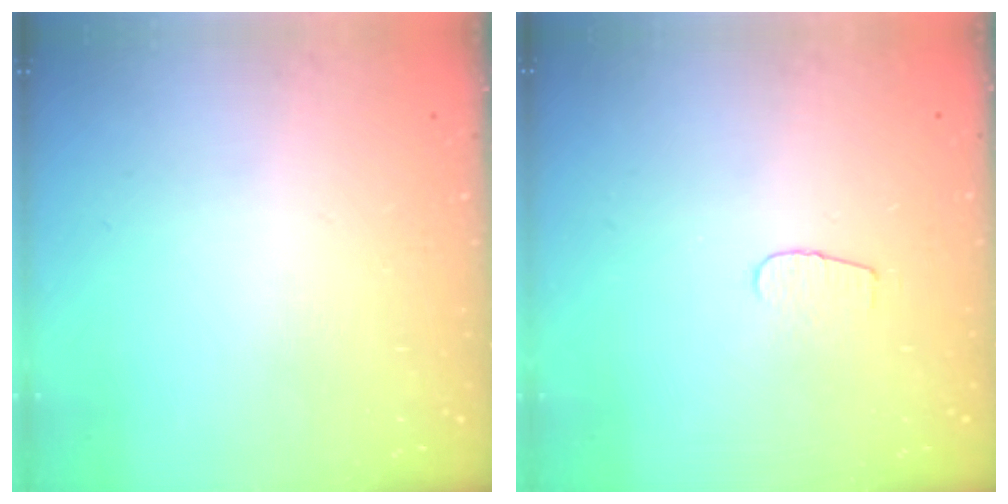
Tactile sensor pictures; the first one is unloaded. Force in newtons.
{"total": 3.1, "press": 3.1, "slide": 0.3}